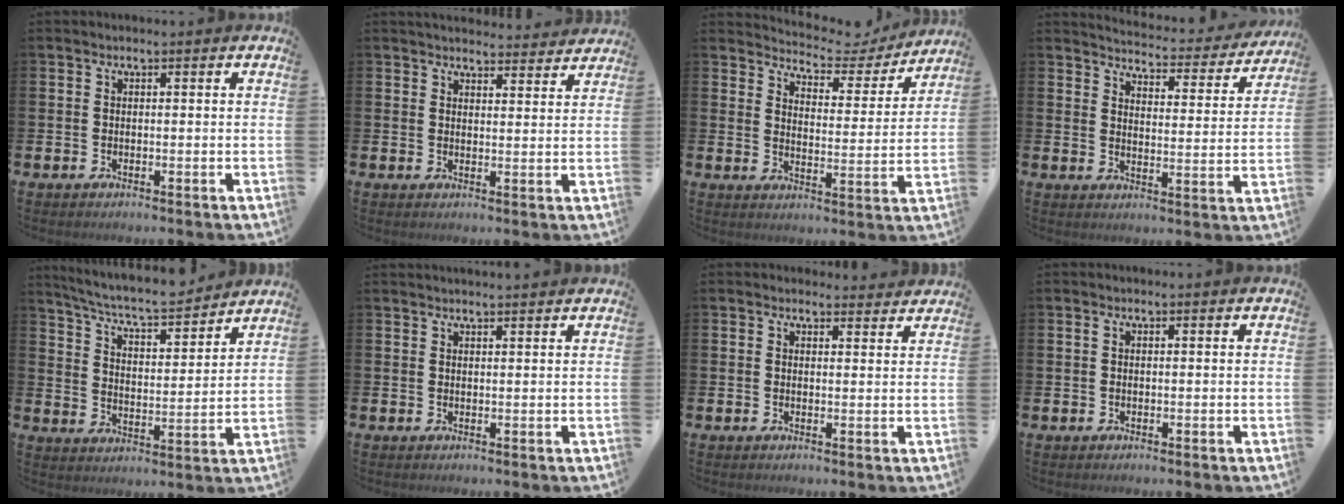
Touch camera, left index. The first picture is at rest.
{"total": 3.8, "force": [3.7, 0.6, 0.1], "torque": [-0.001, -0.023, 0.066]}
{"total": 4.7, "force": [4.5, 1.4, 0.4], "torque": [-0.030, -0.038, 0.072]}
{"total": 4.4, "force": [4.3, 0.5, 0.4], "torque": [-0.026, -0.038, 0.070]}
{"total": 7.2, "force": [6.9, 0.9, 1.9], "torque": [-0.072, -0.049, 0.118]}
{"total": 1.2, "force": [1.2, -0.1, 0.1], "torque": [0.007, -0.006, 0.020]}
{"total": 1.9, "force": [1.8, 0.6, -0.1], "torque": [0.014, -0.010, 0.028]}
{"total": 0.6, "force": [0.1, 0.2, 0.6], "torque": [-0.013, 0.003, 0.002]}